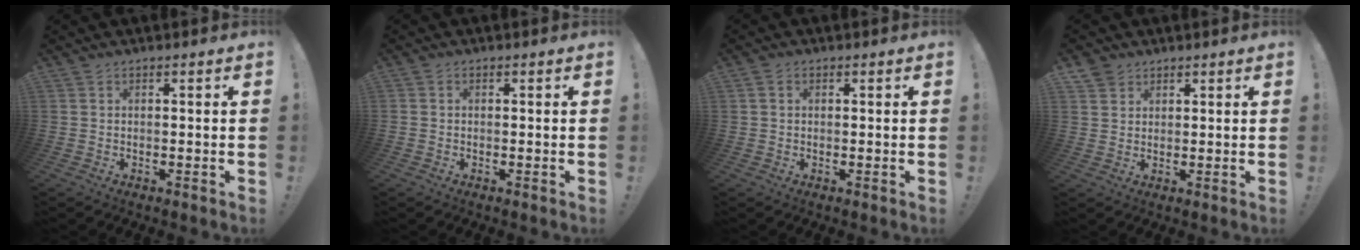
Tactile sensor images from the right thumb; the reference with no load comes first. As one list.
[{"total": 0.6, "force": [-0.3, 0.5, 0.0], "torque": [-0.002, 0.002, -0.006]}, {"total": 1.2, "force": [0.2, 1.1, 0.5], "torque": [-0.006, 0.003, 0.003]}, {"total": 3.9, "force": [2.5, 3.0, 0.3], "torque": [0.005, -0.017, 0.045]}]